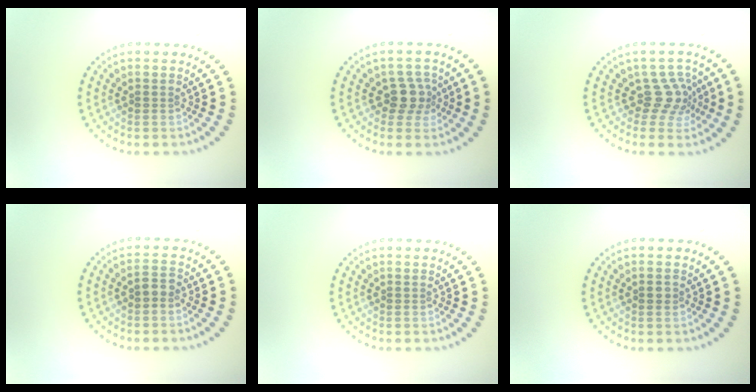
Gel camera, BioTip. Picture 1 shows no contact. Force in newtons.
{"total": 2.4, "press": 2.0, "slide": 1.4}
{"total": 2.9, "press": 2.1, "slide": 2.0}
{"total": 1.2, "press": 1.1, "slide": 0.3}
{"total": 0.0}
{"total": 0.9, "press": 0.9, "slide": 0.0}